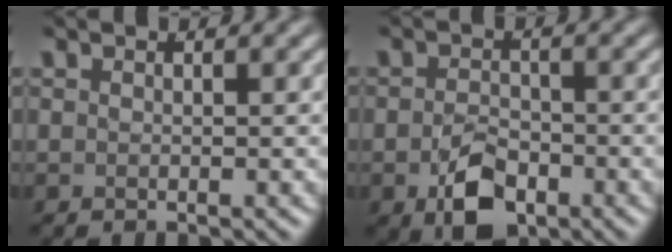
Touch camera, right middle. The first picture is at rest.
{"total": 4.9, "force": [-2.4, 2.7, 3.3], "torque": [-0.049, -0.018, -0.035]}